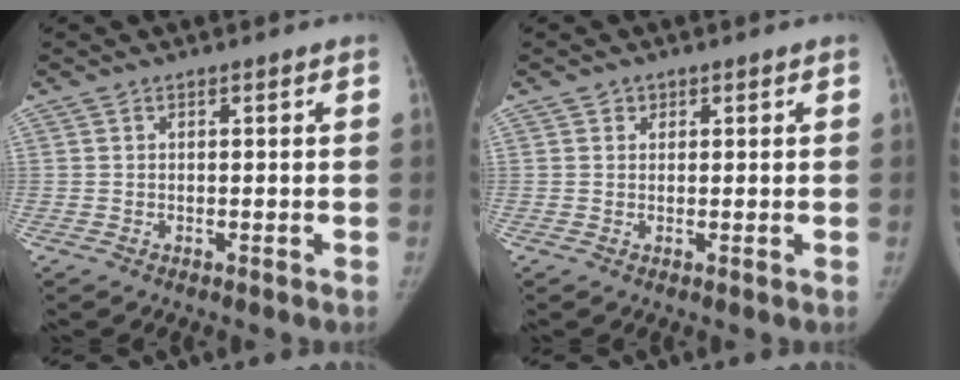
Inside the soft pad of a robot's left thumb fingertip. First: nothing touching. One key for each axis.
{"total": 1.0, "fx": 0.5, "fy": 0.8, "fz": 0.1, "tx": 0.009, "ty": -0.002, "tz": 0.005}